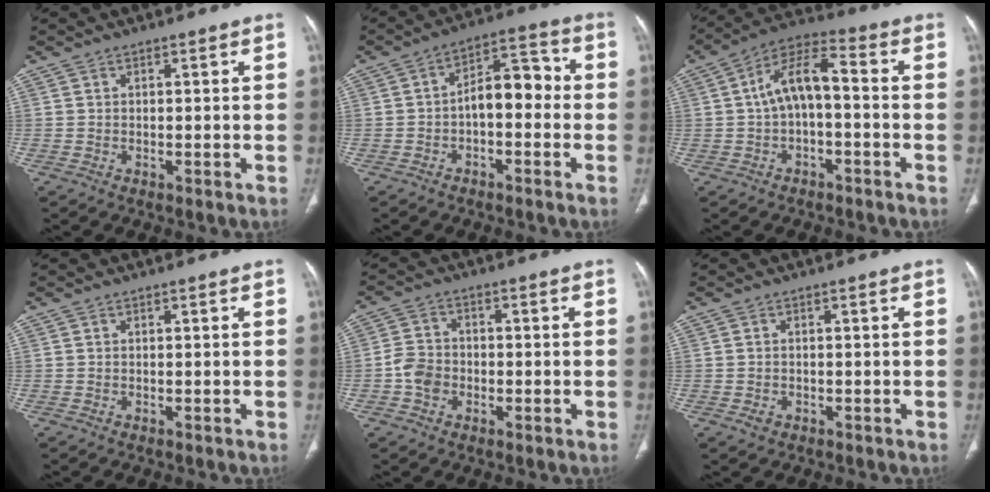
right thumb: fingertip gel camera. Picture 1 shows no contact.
{"total": 8.8, "force": [-1.3, 4.8, 7.3], "torque": [-0.089, 0.044, -0.031]}
{"total": 9.7, "force": [-0.5, 4.7, 8.4], "torque": [-0.150, 0.045, -0.017]}
{"total": 0.0}
{"total": 5.2, "force": [-1.4, 4.1, 2.7], "torque": [-0.043, 0.016, -0.033]}
{"total": 1.3, "force": [-0.6, 1.0, 0.6], "torque": [-0.012, 0.005, -0.006]}